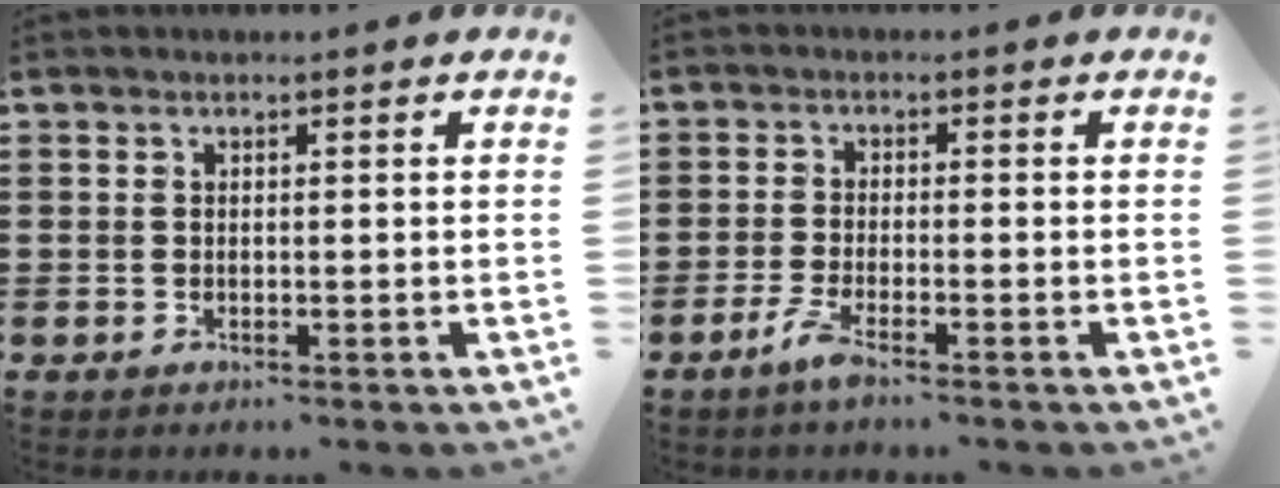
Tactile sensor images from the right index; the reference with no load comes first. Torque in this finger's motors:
{"motor_torque": [0.68, -0.36, 0.06, 0.05]}